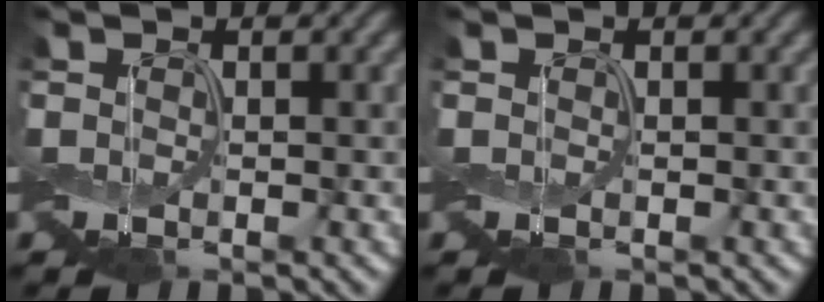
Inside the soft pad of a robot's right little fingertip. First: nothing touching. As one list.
[{"total": 0.0}]